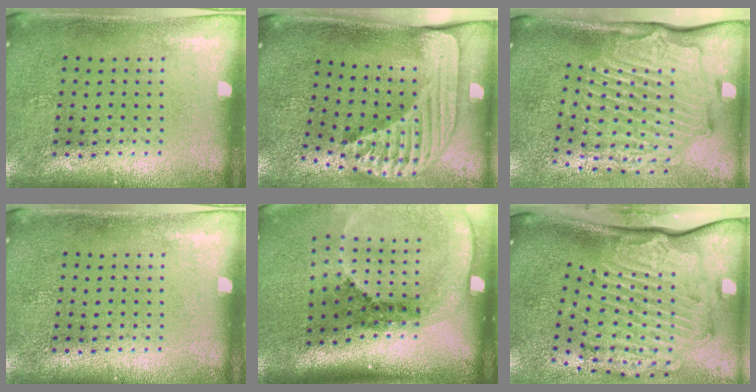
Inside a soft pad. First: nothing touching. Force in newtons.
{"total": 2.4, "press": 1.8, "slide": 1.7}
{"total": 3.1, "press": 2.4, "slide": 1.9}
{"total": 0.0}
{"total": 2.8, "press": 1.8, "slide": 2.1}
{"total": 2.8, "press": 2.2, "slide": 1.7}